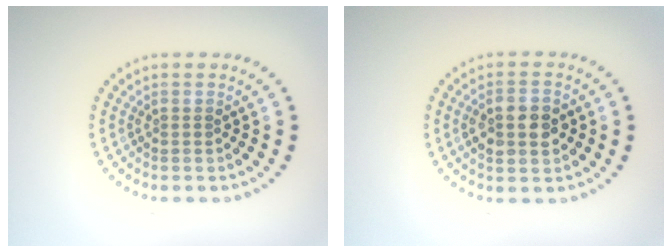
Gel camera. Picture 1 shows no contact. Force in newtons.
{"total": 3.7, "press": 3.7, "slide": 0.2}